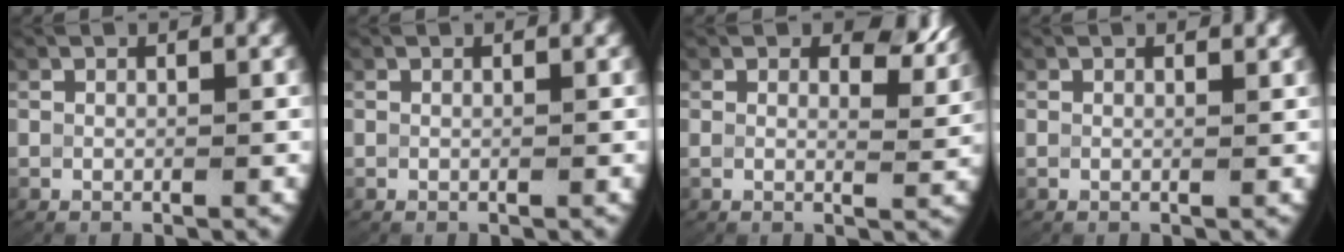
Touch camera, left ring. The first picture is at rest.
{"total": 0.0}
{"total": 3.4, "force": [2.2, 1.2, 2.3], "torque": [-0.033, -0.010, 0.032]}
{"total": 0.6, "force": [0.6, -0.1, 0.2], "torque": [-0.003, -0.004, 0.009]}